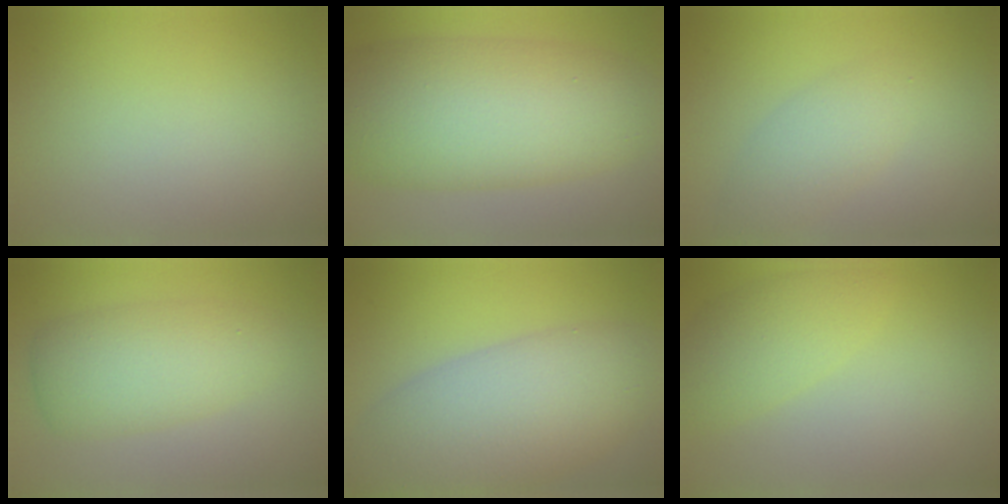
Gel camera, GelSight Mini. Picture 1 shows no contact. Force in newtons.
{"total": 12.1, "press": 12.1, "slide": 0.1}
{"total": 2.8, "press": 2.8, "slide": 0.2}
{"total": 5.0, "press": 5.0, "slide": 0.2}
{"total": 10.3, "press": 10.3, "slide": 0.5}
{"total": 3.4, "press": 3.4, "slide": 0.2}